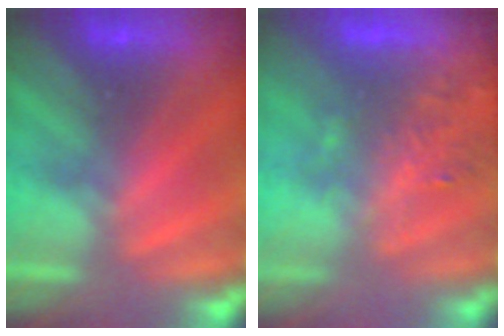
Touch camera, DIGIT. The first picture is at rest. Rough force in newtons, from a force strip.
{"total": 5.7}